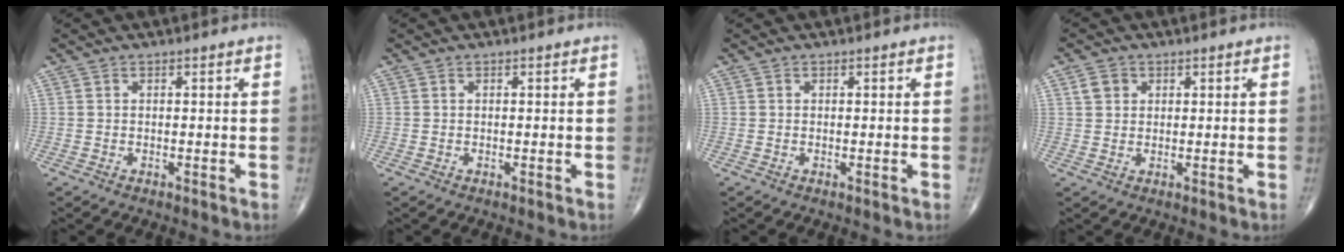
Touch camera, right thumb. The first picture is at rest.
{"total": 0.0}
{"total": 0.0}
{"total": 2.7, "force": [1.1, 2.2, 1.0], "torque": [-0.010, -0.002, 0.018]}